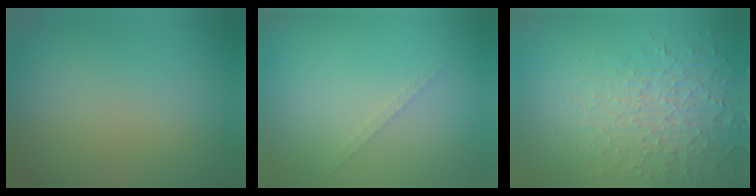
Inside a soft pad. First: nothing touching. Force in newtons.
{"total": 0.8, "press": 0.8, "slide": 0.0}
{"total": 3.9, "press": 3.9, "slide": 0.3}